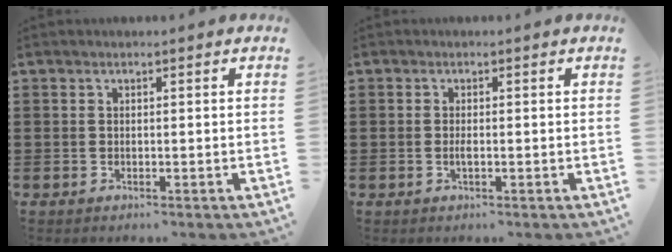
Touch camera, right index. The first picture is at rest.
{"total": 1.0, "force": [-0.3, 0.3, 0.9], "torque": [-0.018, -0.002, -0.005]}